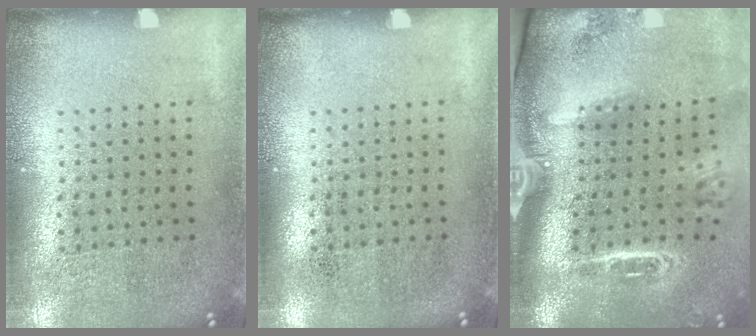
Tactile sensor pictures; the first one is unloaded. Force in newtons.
{"total": 0.0}
{"total": 3.1, "press": 2.1, "slide": 2.3}